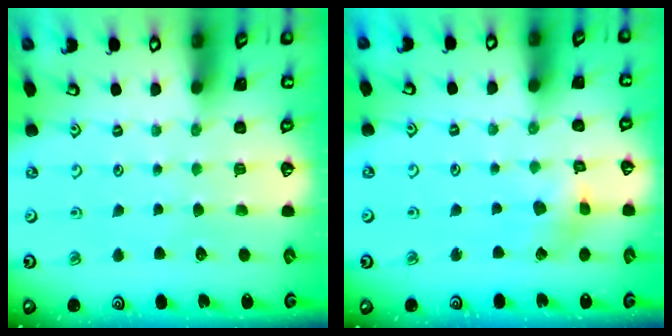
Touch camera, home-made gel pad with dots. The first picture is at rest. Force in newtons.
{"total": 4.6, "press": 4.6, "slide": 0.5}